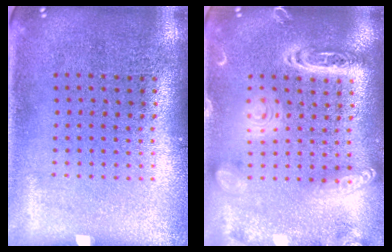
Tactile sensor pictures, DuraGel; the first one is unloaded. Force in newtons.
{"total": 4.1, "press": 4.1, "slide": 0.4}